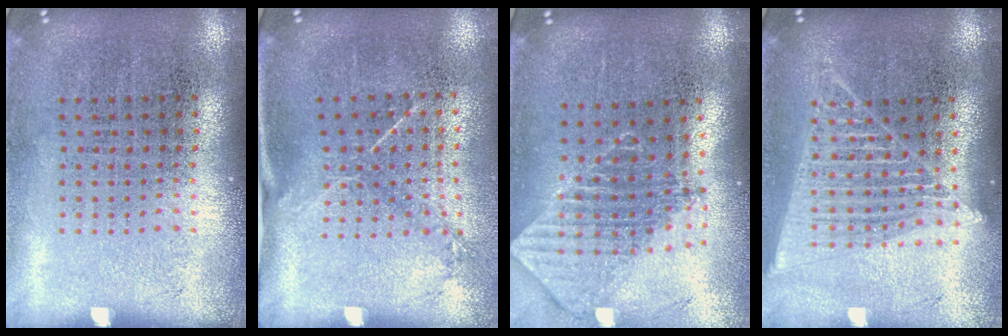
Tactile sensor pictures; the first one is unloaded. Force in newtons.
{"total": 1.5, "press": 1.0, "slide": 1.0}
{"total": 2.0, "press": 1.6, "slide": 1.3}
{"total": 1.9, "press": 1.7, "slide": 0.8}